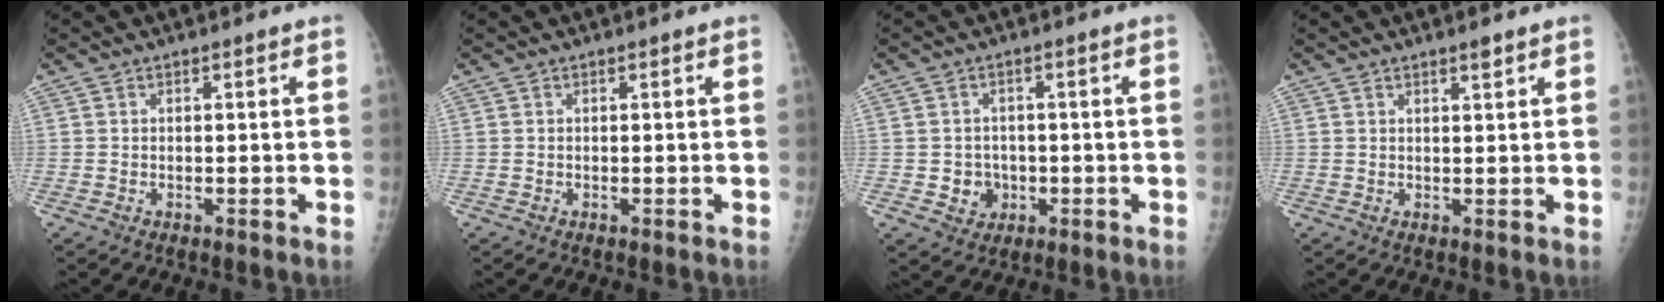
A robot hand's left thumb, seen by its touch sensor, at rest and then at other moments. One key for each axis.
{"total": 0.0}
{"total": 4.1, "fx": -0.7, "fy": 3.8, "fz": 1.3, "tx": 0.002, "ty": 0.006, "tz": -0.004}
{"total": 1.5, "fx": 1.2, "fy": 0.3, "fz": 0.9, "tx": -0.010, "ty": -0.008, "tz": 0.020}